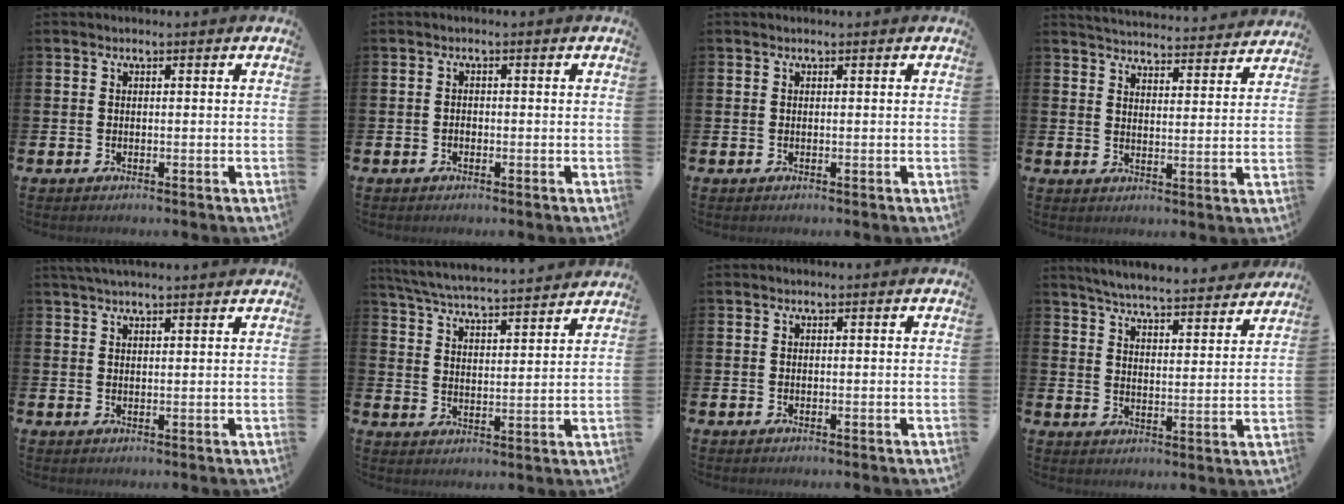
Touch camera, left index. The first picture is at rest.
{"total": 0.8, "force": [-0.5, 0.6, 0.3], "torque": [-0.005, 0.000, -0.010]}
{"total": 0.0}
{"total": 4.8, "force": [4.8, 0.3, 0.1], "torque": [-0.016, -0.040, 0.084]}
{"total": 2.7, "force": [2.6, 0.0, 0.8], "torque": [-0.019, -0.004, 0.047]}
{"total": 5.9, "force": [5.8, 0.0, 1.2], "torque": [-0.049, -0.044, 0.101]}
{"total": 0.0}
{"total": 5.8, "force": [5.7, 0.2, 0.9], "torque": [-0.035, -0.046, 0.098]}